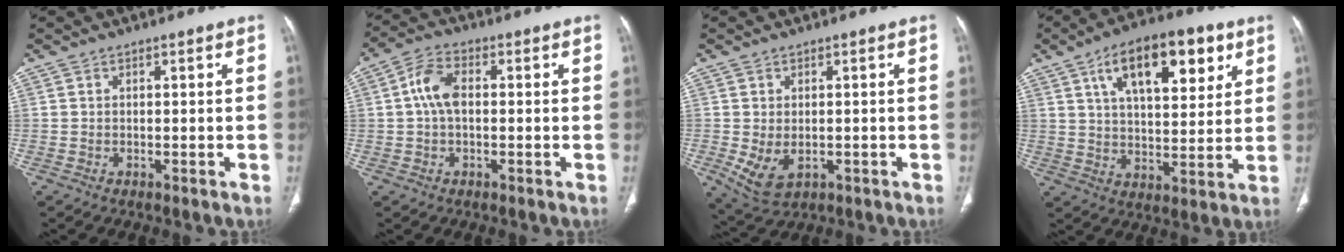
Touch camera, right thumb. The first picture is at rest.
{"total": 6.4, "force": [0.5, 3.7, 5.2], "torque": [-0.103, 0.017, 0.003]}
{"total": 6.2, "force": [-1.1, 4.0, 4.6], "torque": [-0.088, -0.008, -0.003]}
{"total": 17.9, "force": [8.2, 8.1, 13.6], "torque": [-0.168, -0.022, 0.131]}